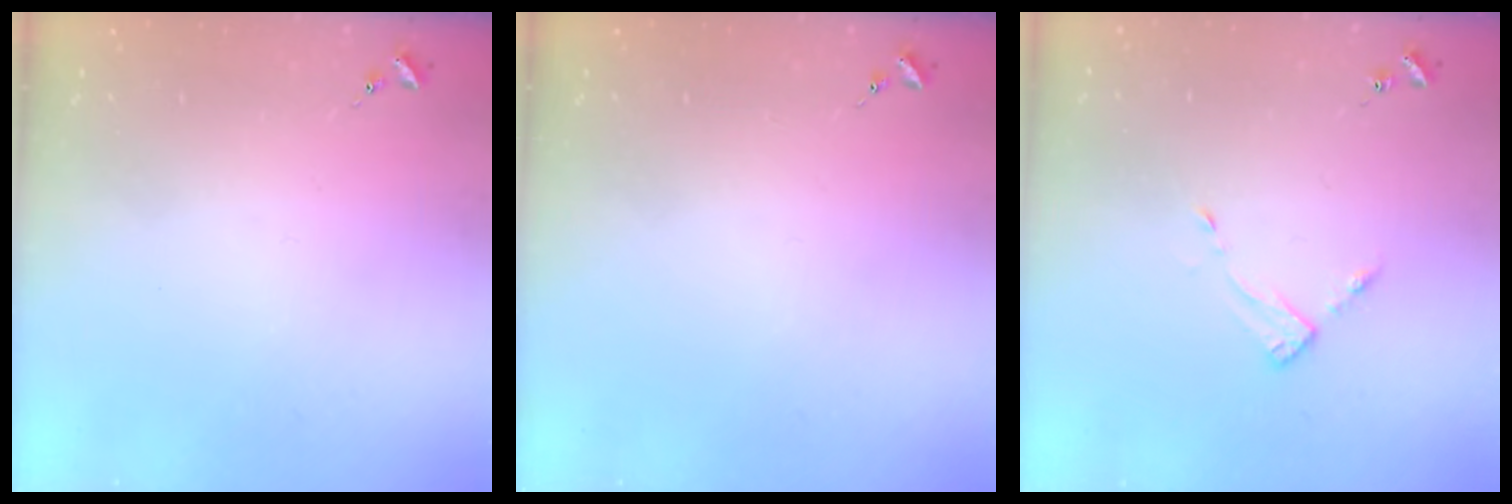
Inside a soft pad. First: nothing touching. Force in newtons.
{"total": 0.0}
{"total": 3.4, "press": 3.4, "slide": 0.4}